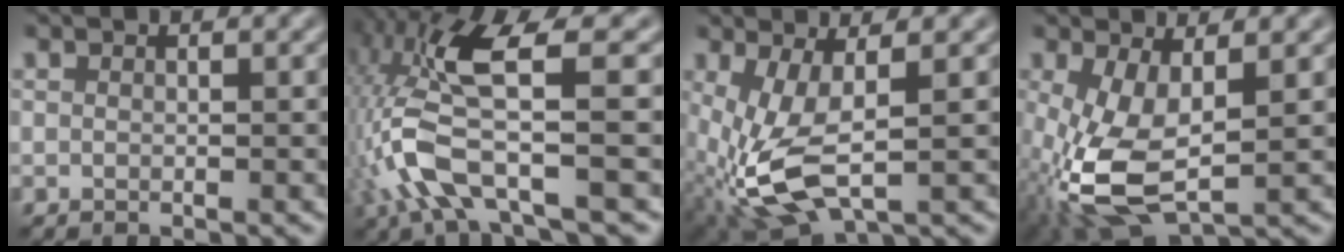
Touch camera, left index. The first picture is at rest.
{"total": 9.4, "force": [-1.7, 2.7, 8.9], "torque": [-0.207, 0.007, -0.038]}
{"total": 8.0, "force": [-1.4, 3.6, 7.0], "torque": [-0.181, -0.014, -0.024]}
{"total": 8.6, "force": [-1.4, 4.2, 7.3], "torque": [-0.187, -0.017, -0.025]}